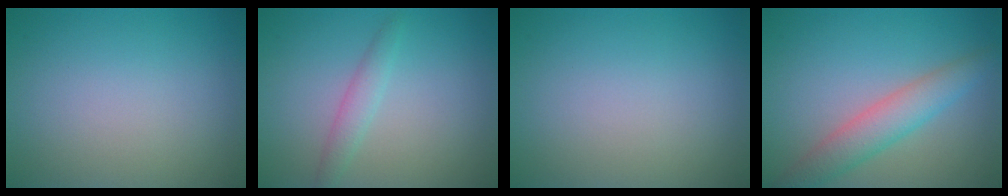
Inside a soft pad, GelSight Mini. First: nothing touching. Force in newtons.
{"total": 1.7, "press": 1.7, "slide": 0.1}
{"total": 0.0}
{"total": 3.8, "press": 3.8, "slide": 0.2}